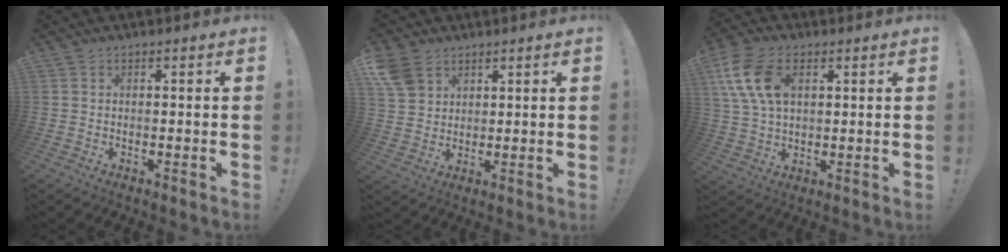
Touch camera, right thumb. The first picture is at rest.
{"total": 8.1, "force": [4.7, 5.7, 3.3], "torque": [-0.070, -0.020, 0.096]}
{"total": 14.2, "force": [4.7, 9.0, 9.9], "torque": [-0.197, 0.004, 0.091]}